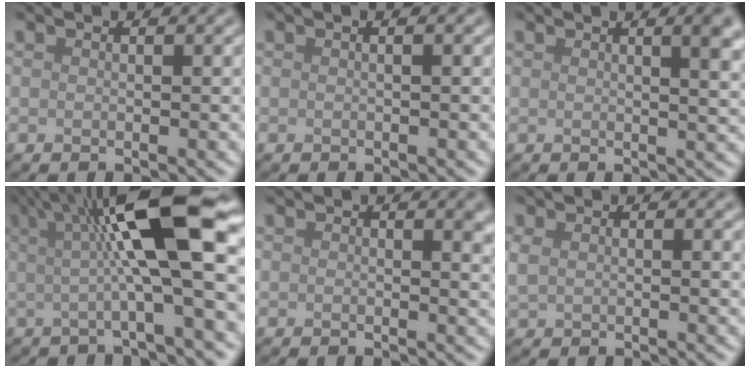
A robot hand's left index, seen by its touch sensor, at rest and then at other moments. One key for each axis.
{"total": 1.0, "fx": 0.2, "fy": 0.4, "fz": 0.9, "tx": -0.009, "ty": 0.001, "tz": -0.008}
{"total": 5.2, "fx": 2.1, "fy": 2.1, "fz": 4.3, "tx": -0.018, "ty": 0.018, "tz": 0.018}
{"total": 11.0, "fx": 1.8, "fy": 2.0, "fz": 10.7, "tx": -0.155, "ty": 0.011, "tz": 0.026}
{"total": 2.8, "fx": 1.6, "fy": 1.2, "fz": 2.0, "tx": -0.014, "ty": 0.003, "tz": 0.021}
{"total": 1.5, "fx": 1.1, "fy": 0.6, "fz": 0.8, "tx": -0.027, "ty": 0.000, "tz": 0.026}